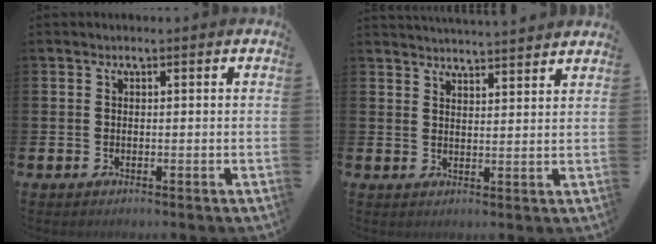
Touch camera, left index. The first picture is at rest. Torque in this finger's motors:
{"motor_torque": [0.07, -1.42, -0.01, 0.04]}